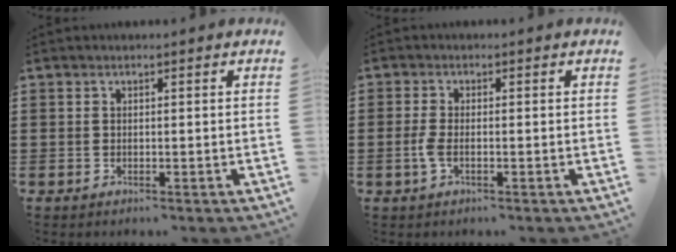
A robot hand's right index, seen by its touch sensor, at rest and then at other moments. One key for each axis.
{"total": 2.6, "fx": -0.8, "fy": 0.8, "fz": 2.3, "tx": -0.063, "ty": -0.010, "tz": -0.020}